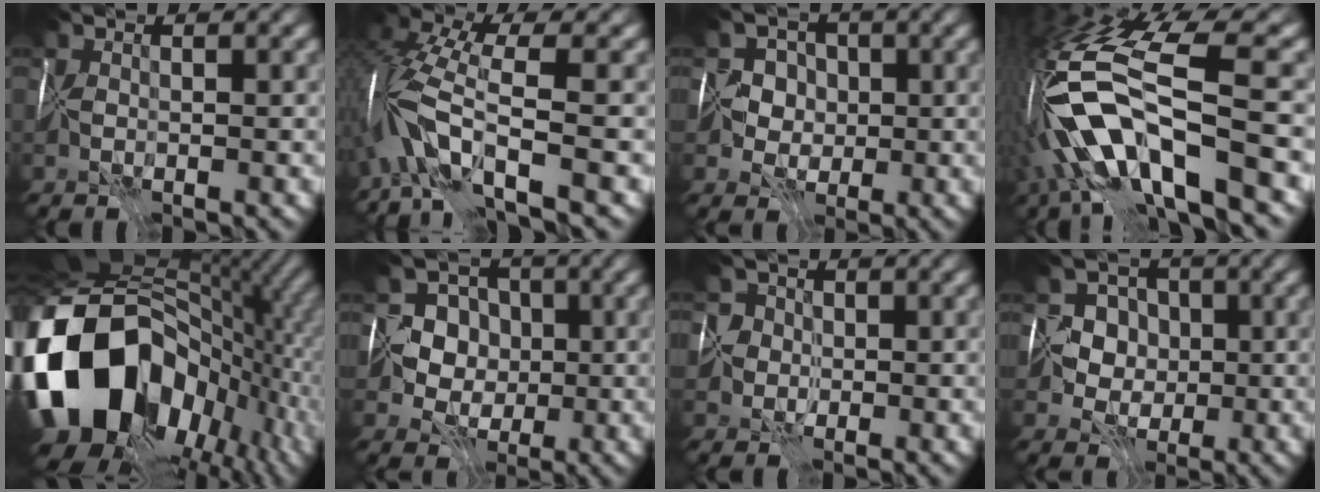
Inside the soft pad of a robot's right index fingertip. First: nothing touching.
{"total": 7.8, "force": [-3.0, 2.2, 6.9], "torque": [-0.137, 0.017, -0.070]}
{"total": 3.2, "force": [0.4, 3.1, 0.7], "torque": [0.014, 0.014, -0.005]}
{"total": 13.5, "force": [-3.0, 4.7, 12.2], "torque": [-0.254, -0.001, -0.035]}
{"total": 18.5, "force": [-4.2, 14.2, 11.0], "torque": [-0.256, -0.002, -0.073]}
{"total": 6.8, "force": [0.1, 6.4, 2.4], "torque": [-0.023, 0.024, -0.027]}
{"total": 3.8, "force": [0.0, 3.6, 1.2], "torque": [-0.002, 0.026, -0.027]}
{"total": 5.0, "force": [0.4, 4.7, 1.6], "torque": [0.000, 0.017, -0.021]}